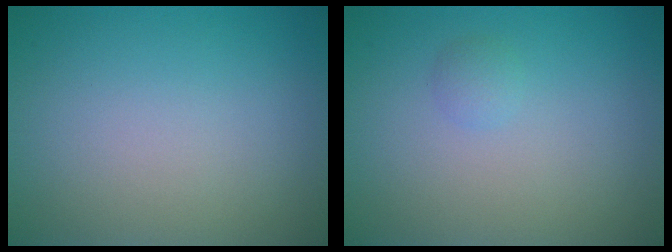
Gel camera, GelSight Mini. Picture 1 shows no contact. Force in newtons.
{"total": 0.9, "press": 0.8, "slide": 0.0}